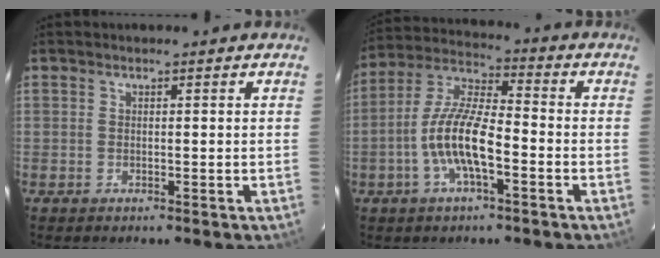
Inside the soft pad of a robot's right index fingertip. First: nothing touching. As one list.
[{"total": 11.3, "force": [-3.9, 3.2, 10.1], "torque": [-0.214, 0.004, -0.075]}]